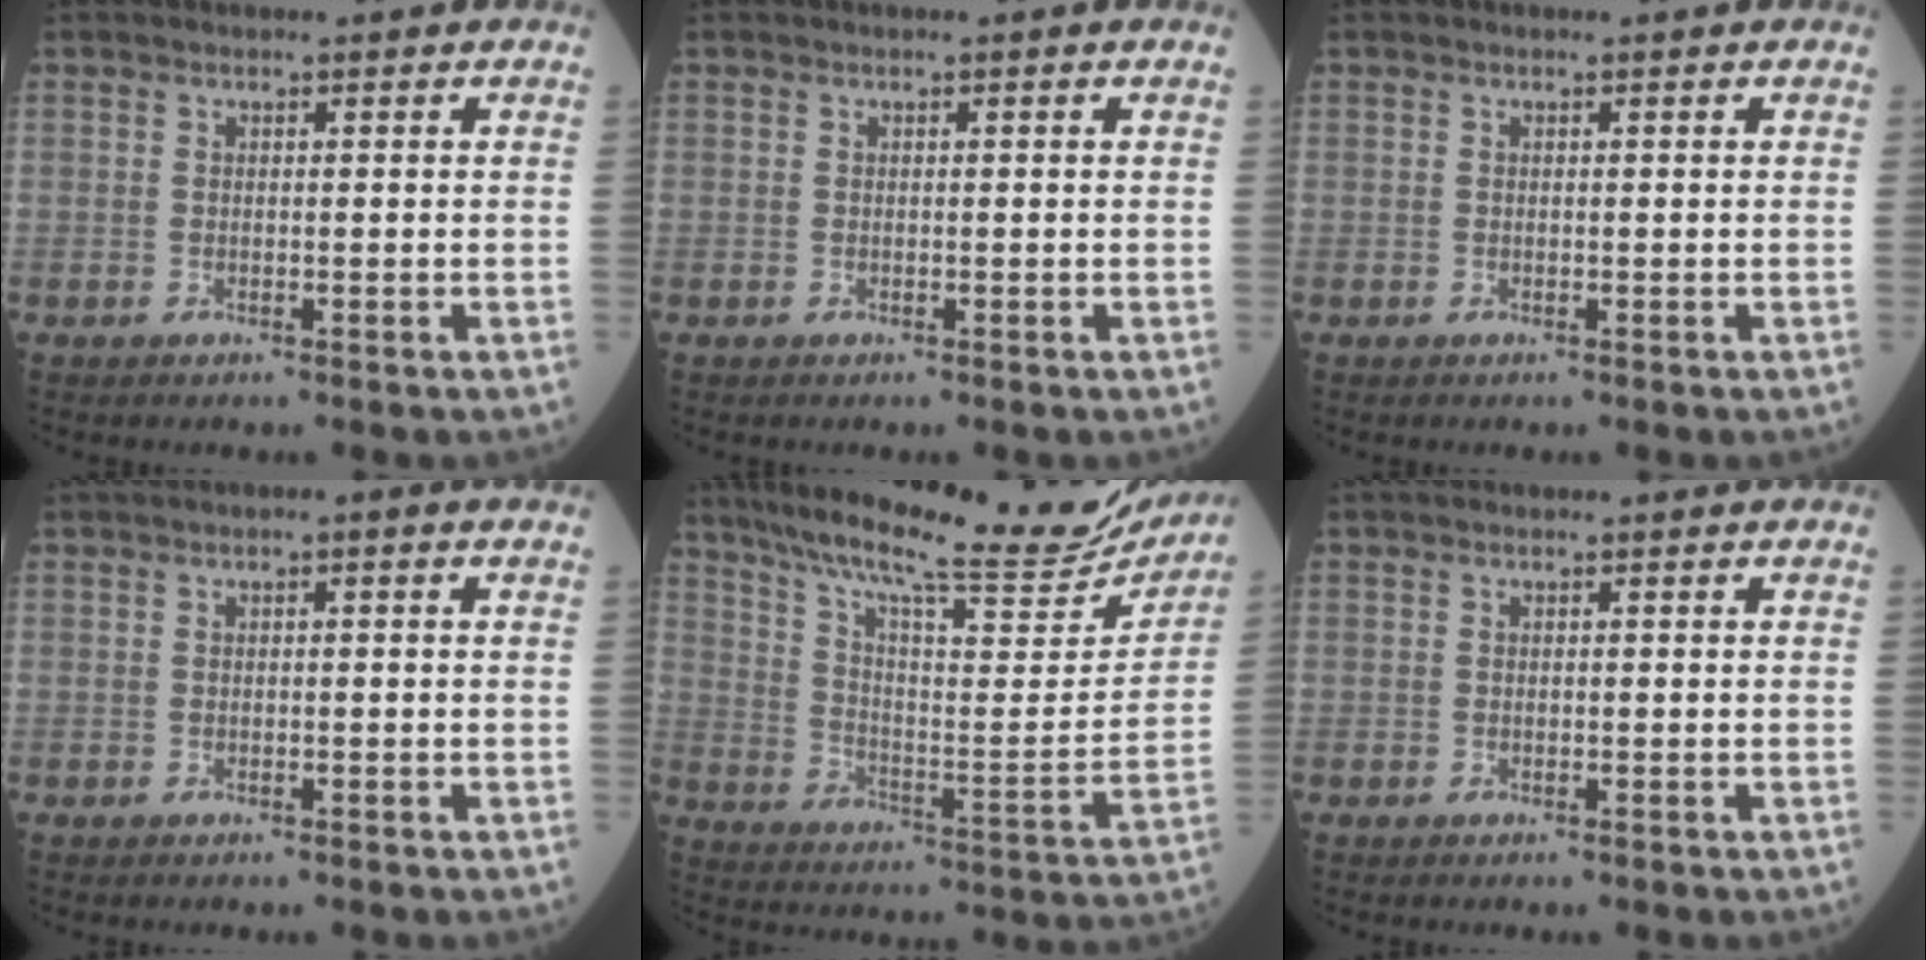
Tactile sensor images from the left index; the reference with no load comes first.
{"total": 0.0}
{"total": 0.0}
{"total": 1.0, "force": [0.1, 0.1, 1.0], "torque": [-0.018, 0.001, -0.003]}
{"total": 25.9, "force": [22.5, 3.3, 12.3], "torque": [-0.210, -0.042, 0.311]}
{"total": 0.0}